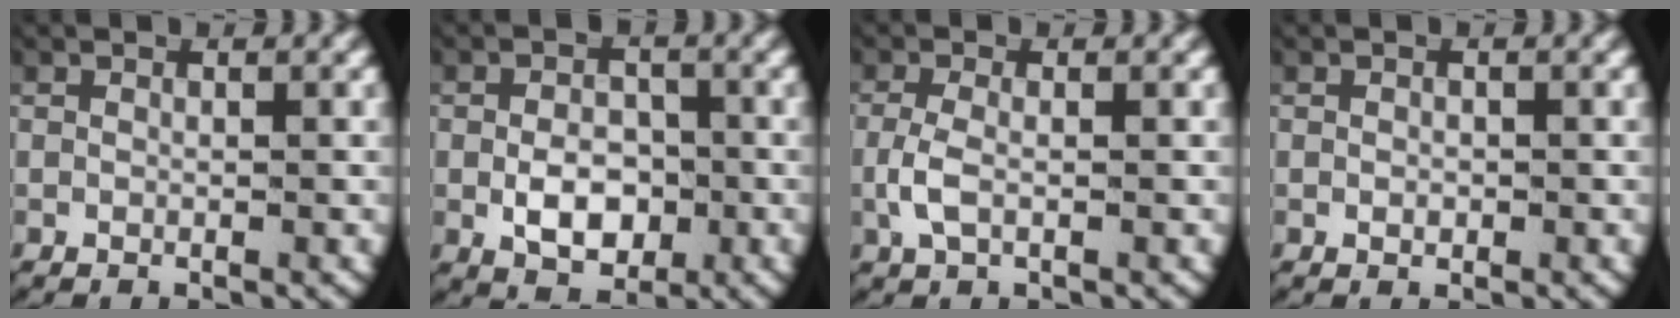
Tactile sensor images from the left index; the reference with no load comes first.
{"total": 4.3, "force": [-1.0, 3.0, 2.9], "torque": [-0.049, -0.018, -0.009]}
{"total": 2.2, "force": [-0.4, 1.0, 1.9], "torque": [-0.056, -0.009, -0.003]}
{"total": 0.6, "force": [-0.3, 0.4, 0.4], "torque": [-0.015, -0.010, 0.001]}